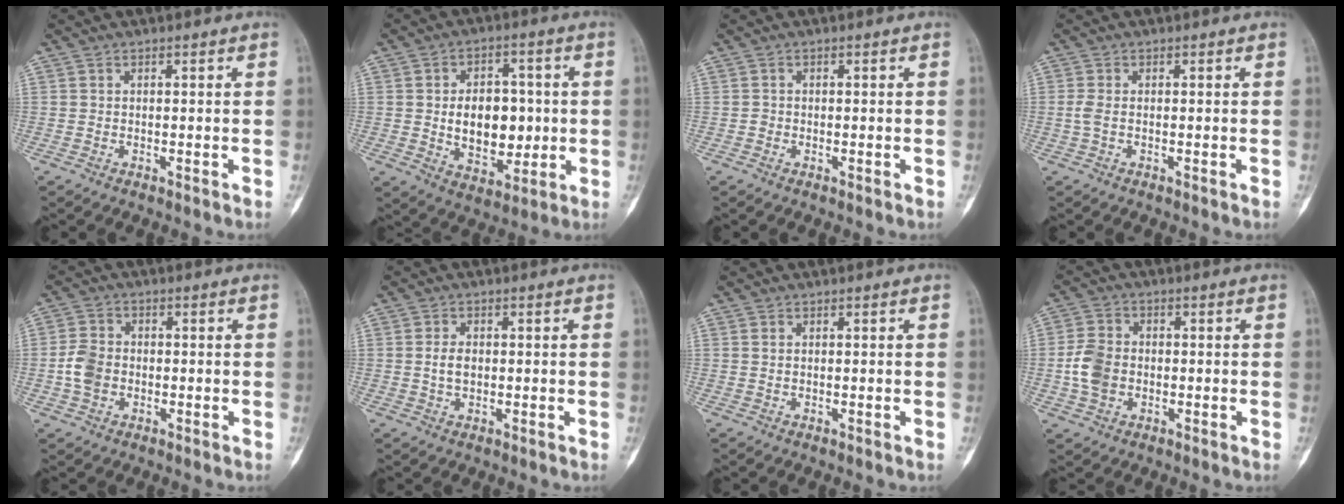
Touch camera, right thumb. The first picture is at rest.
{"total": 12.4, "force": [-0.1, 8.4, 9.1], "torque": [-0.092, 0.003, 0.008]}
{"total": 0.7, "force": [-0.2, 0.6, 0.1], "torque": [-0.001, 0.003, -0.005]}
{"total": 1.6, "force": [-0.2, 0.7, 1.4], "torque": [-0.042, -0.003, -0.004]}
{"total": 5.4, "force": [-1.0, 4.2, 3.3], "torque": [-0.062, 0.010, -0.023]}
{"total": 2.9, "force": [0.0, 1.9, 2.2], "torque": [-0.036, 0.002, -0.001]}
{"total": 0.9, "force": [0.4, 0.7, 0.5], "torque": [-0.004, -0.002, 0.007]}
{"total": 6.8, "force": [-1.0, 5.2, 4.3], "torque": [-0.080, 0.010, -0.023]}